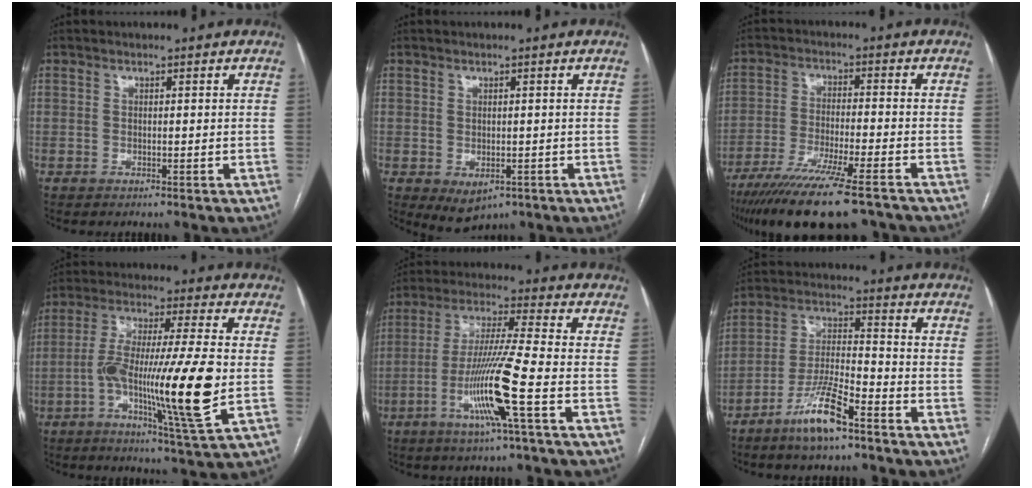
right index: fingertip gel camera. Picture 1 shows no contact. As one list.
[{"total": 4.1, "force": [-1.7, 2.7, 2.6], "torque": [-0.041, -0.006, -0.011]}, {"total": 18.7, "force": [-14.7, 1.9, 11.4], "torque": [-0.180, -0.045, -0.238]}, {"total": 16.7, "force": [-3.1, 0.2, 16.4], "torque": [-0.300, -0.009, -0.061]}, {"total": 12.5, "force": [-4.6, -1.2, 11.6], "torque": [-0.231, -0.013, -0.094]}, {"total": 10.0, "force": [-6.6, 1.4, 7.4], "torque": [-0.153, -0.012, -0.129]}]